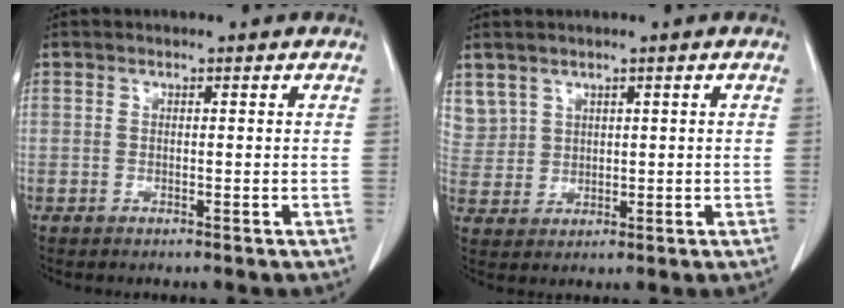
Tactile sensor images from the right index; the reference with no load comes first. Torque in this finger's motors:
{"motor_torque": [-0.30, 0.27, -0.11, -0.02]}